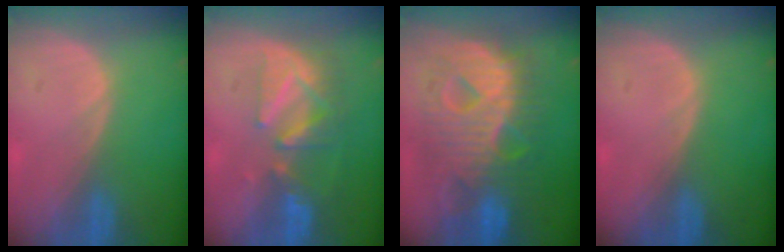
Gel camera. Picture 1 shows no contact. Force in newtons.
{"total": 8.2, "press": 7.4, "slide": 3.5}
{"total": 12.7, "press": 12.6, "slide": 1.2}
{"total": 0.0}